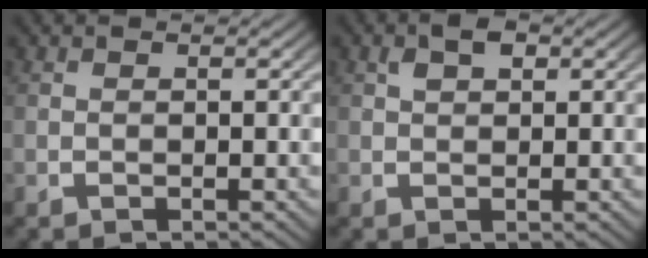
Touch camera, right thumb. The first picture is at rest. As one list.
[{"total": 2.0, "force": [1.1, 1.1, 1.3], "torque": [-0.017, 0.006, 0.020]}]